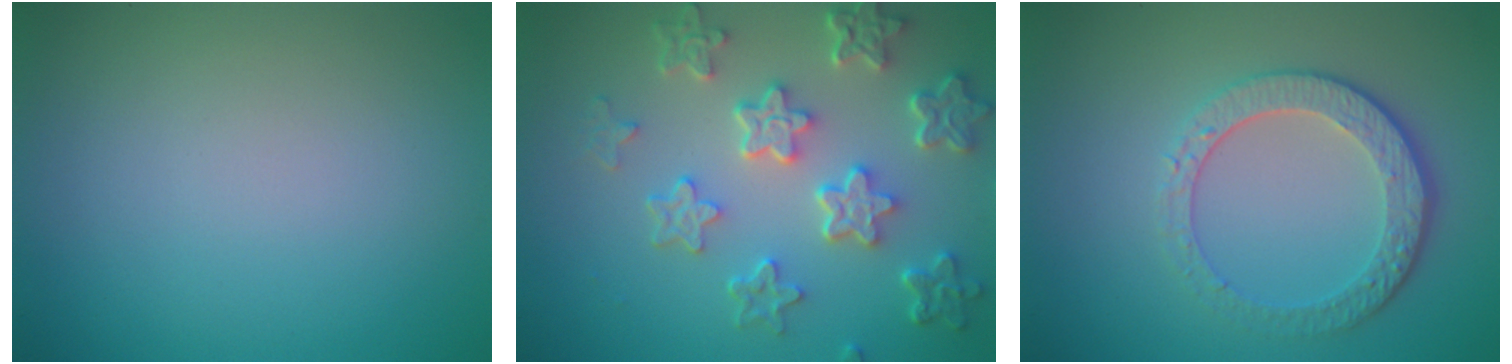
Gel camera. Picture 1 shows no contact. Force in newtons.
{"total": 6.2, "press": 4.8, "slide": 4.0}
{"total": 4.5, "press": 3.2, "slide": 3.1}